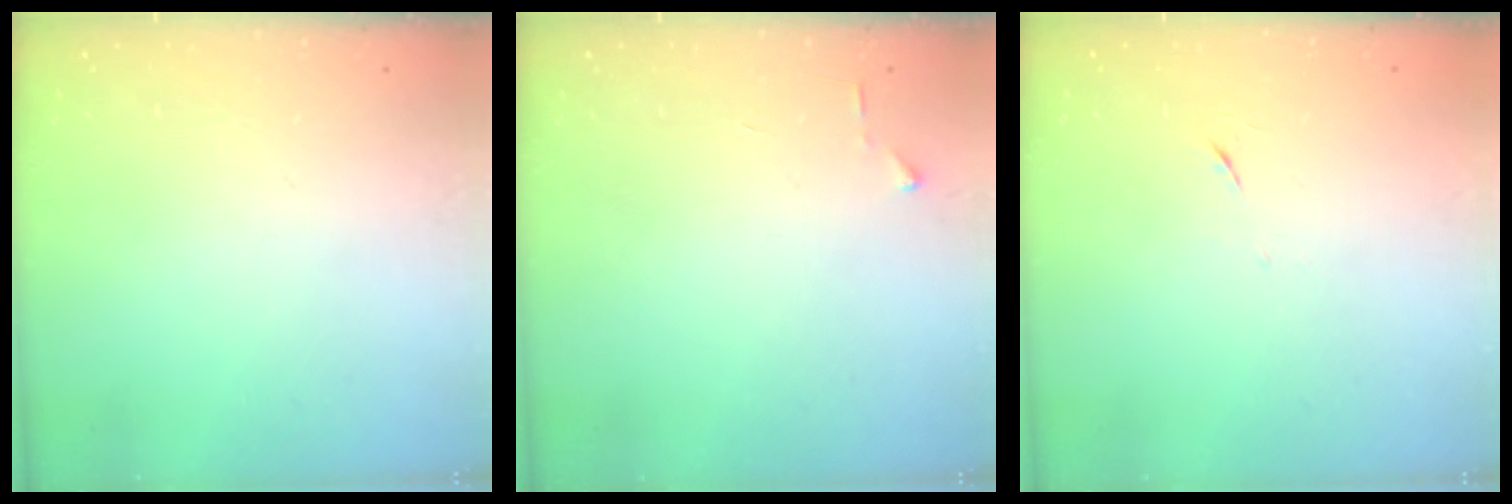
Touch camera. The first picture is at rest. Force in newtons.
{"total": 3.2, "press": 3.2, "slide": 0.4}
{"total": 6.2, "press": 6.1, "slide": 0.7}